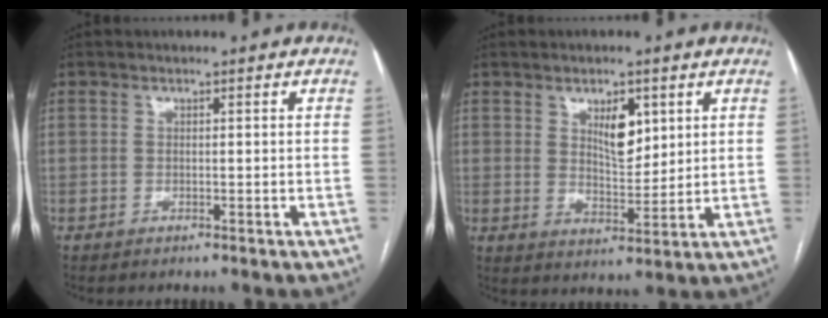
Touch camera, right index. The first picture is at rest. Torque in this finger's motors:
{"motor_torque": [0.26, 0.21, 0.14, 0.04]}